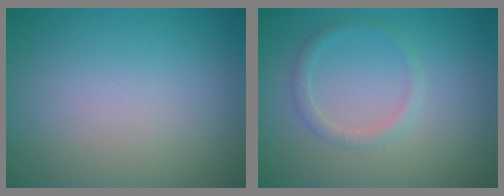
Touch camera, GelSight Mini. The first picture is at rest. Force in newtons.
{"total": 1.4, "press": 1.4, "slide": 0.1}